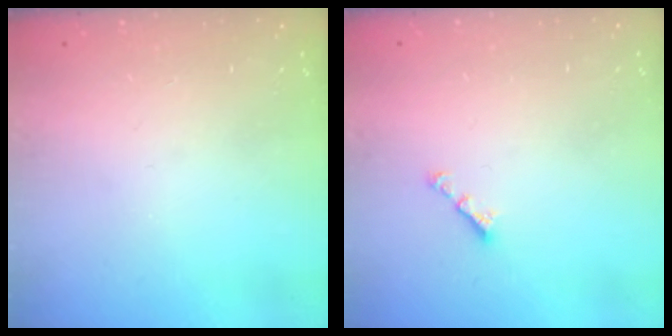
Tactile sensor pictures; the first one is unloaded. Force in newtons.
{"total": 2.8, "press": 2.7, "slide": 0.5}